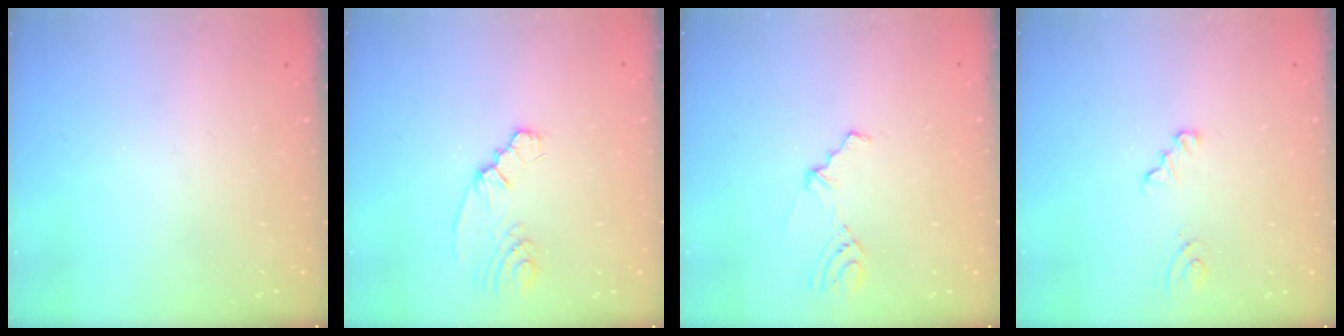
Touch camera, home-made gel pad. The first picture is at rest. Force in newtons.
{"total": 2.5, "press": 2.3, "slide": 0.9}
{"total": 2.9, "press": 2.8, "slide": 0.8}
{"total": 2.1, "press": 2.1, "slide": 0.2}